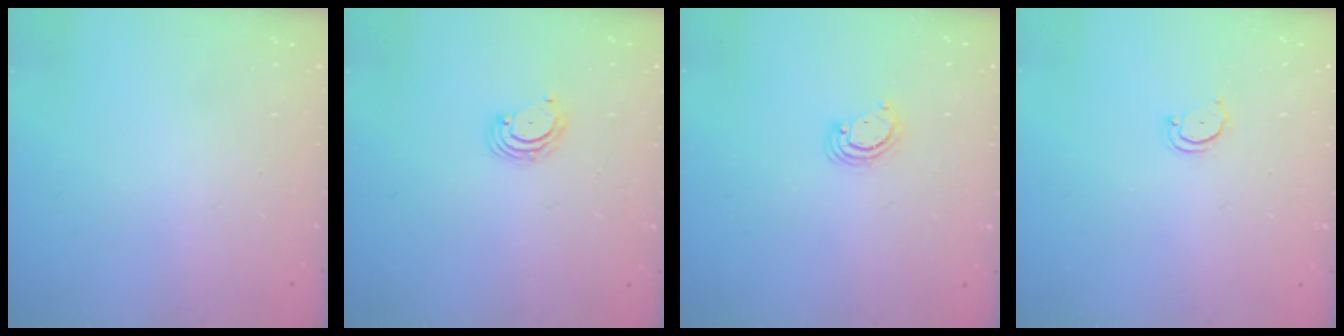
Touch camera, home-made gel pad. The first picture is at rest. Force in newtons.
{"total": 3.3, "press": 3.3, "slide": 0.4}
{"total": 3.7, "press": 3.7, "slide": 0.4}
{"total": 3.0, "press": 3.0, "slide": 0.2}